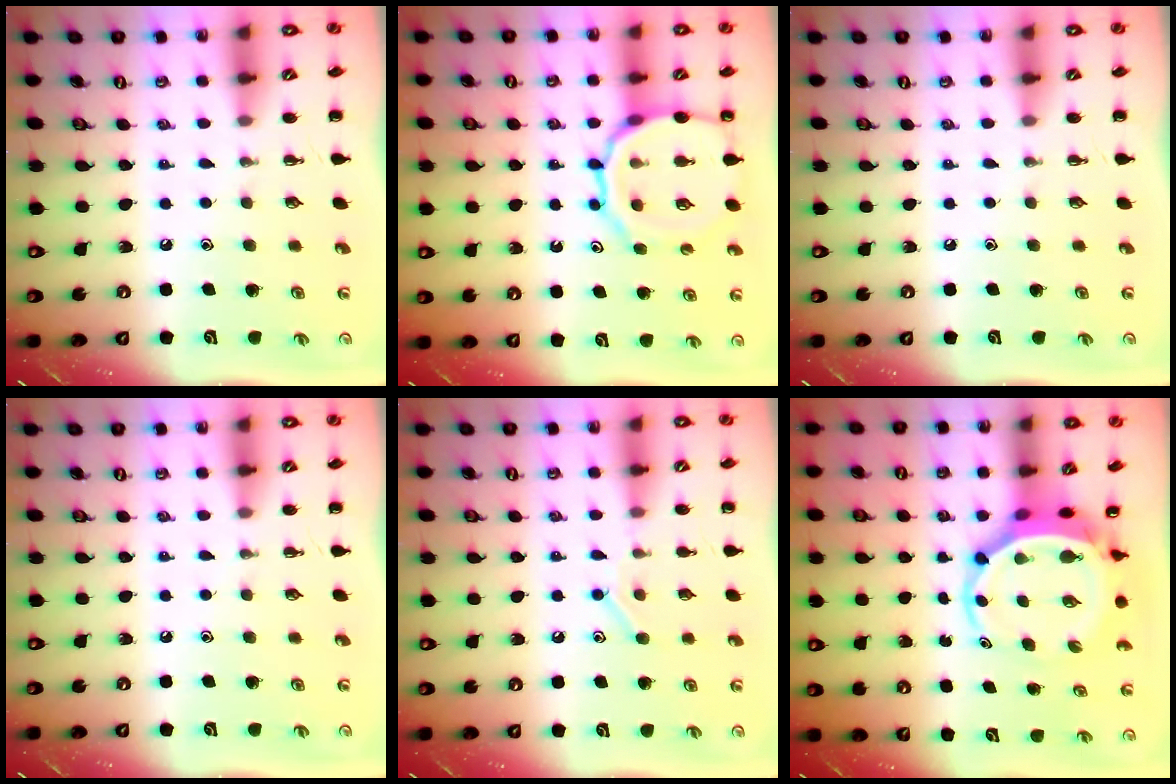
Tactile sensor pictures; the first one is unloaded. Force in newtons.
{"total": 14.3, "press": 14.3, "slide": 1.3}
{"total": 0.0}
{"total": 0.0}
{"total": 8.4, "press": 8.3, "slide": 1.6}
{"total": 5.7, "press": 5.4, "slide": 1.8}